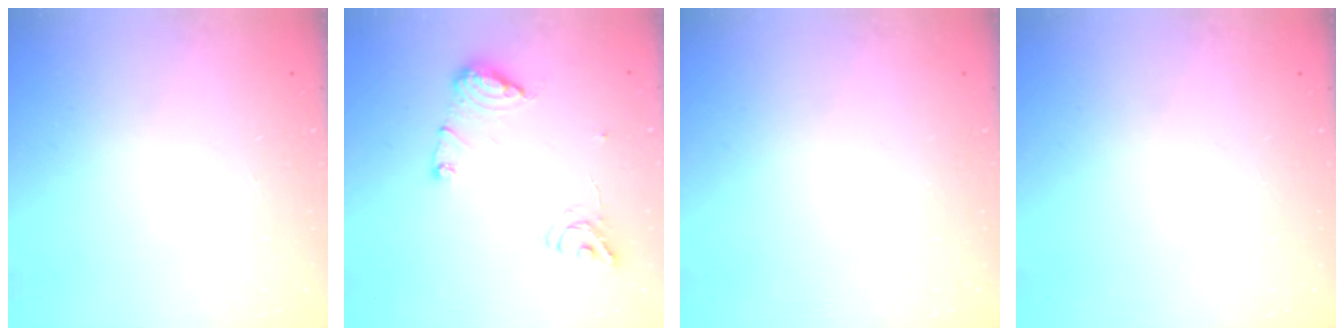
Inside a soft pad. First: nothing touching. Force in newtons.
{"total": 10.7, "press": 10.7, "slide": 1.0}
{"total": 0.0}
{"total": 0.0}